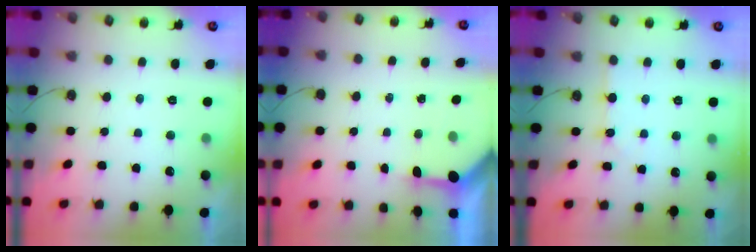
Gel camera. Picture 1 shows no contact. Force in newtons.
{"total": 3.2, "press": 3.2, "slide": 0.4}
{"total": 3.8, "press": 3.8, "slide": 0.6}